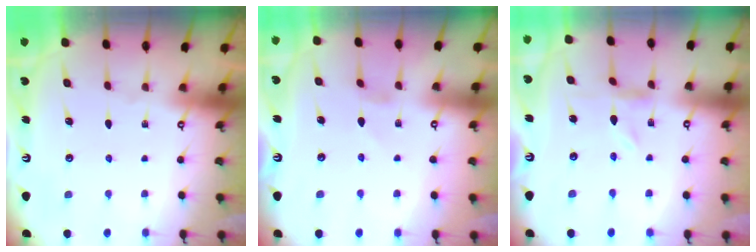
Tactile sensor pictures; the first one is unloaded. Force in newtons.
{"total": 0.7, "press": 0.6, "slide": 0.4}
{"total": 0.0}